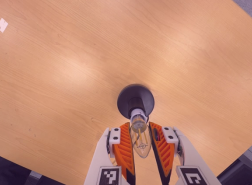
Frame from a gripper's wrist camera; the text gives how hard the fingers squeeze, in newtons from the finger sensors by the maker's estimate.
{"total": 11.8, "left": 11.2, "right": 12.4}